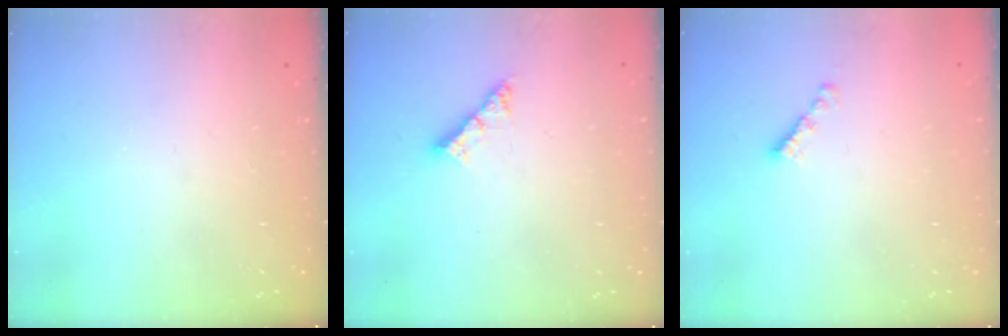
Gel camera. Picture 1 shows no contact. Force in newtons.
{"total": 5.3, "press": 5.3, "slide": 0.6}
{"total": 2.1, "press": 2.0, "slide": 0.7}